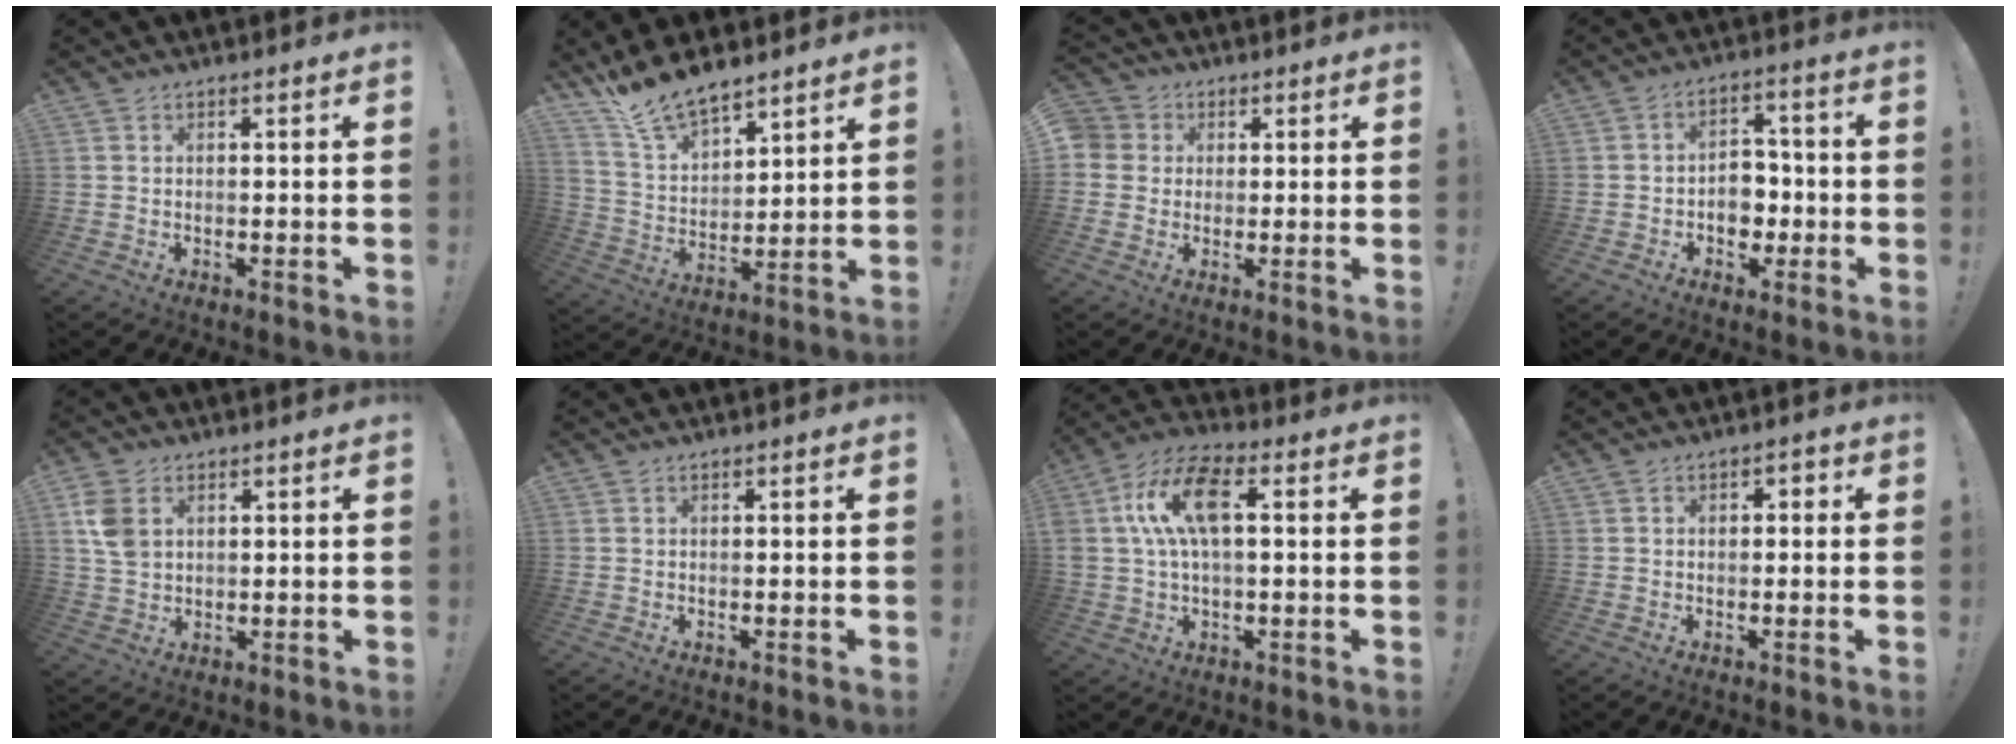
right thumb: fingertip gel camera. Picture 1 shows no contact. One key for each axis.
{"total": 12.8, "fx": 11.3, "fy": 4.0, "fz": 4.5, "tx": -0.099, "ty": -0.082, "tz": 0.212}
{"total": 5.6, "fx": 0.8, "fy": 5.4, "fz": 1.3, "tx": -0.026, "ty": -0.001, "tz": 0.016}
{"total": 8.4, "fx": -1.4, "fy": 6.8, "fz": 4.6, "tx": -0.055, "ty": 0.011, "tz": -0.020}
{"total": 7.8, "fx": 2.7, "fy": 5.6, "fz": 4.7, "tx": -0.083, "ty": -0.006, "tz": 0.052}
{"total": 0.0}
{"total": 13.6, "fx": 2.6, "fy": 7.2, "fz": 11.3, "tx": -0.216, "ty": 0.018, "tz": 0.049}
{"total": 1.9, "fx": -0.7, "fy": 1.4, "fz": 1.0, "tx": -0.006, "ty": 0.005, "tz": -0.017}